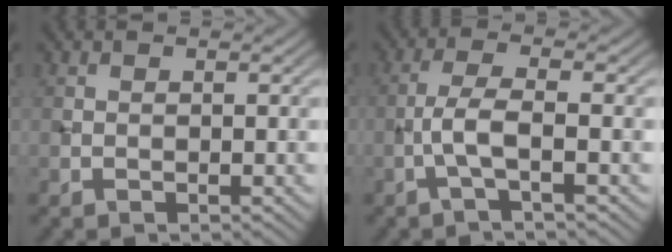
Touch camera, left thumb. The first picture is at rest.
{"total": 3.7, "force": [-1.2, 0.6, 3.4], "torque": [-0.071, 0.013, -0.037]}